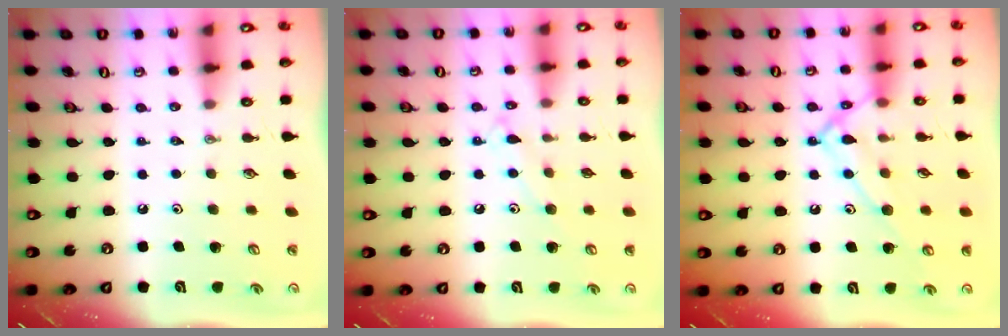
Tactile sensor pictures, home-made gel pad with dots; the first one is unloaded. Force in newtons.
{"total": 8.4, "press": 8.3, "slide": 0.6}
{"total": 12.3, "press": 12.3, "slide": 1.0}